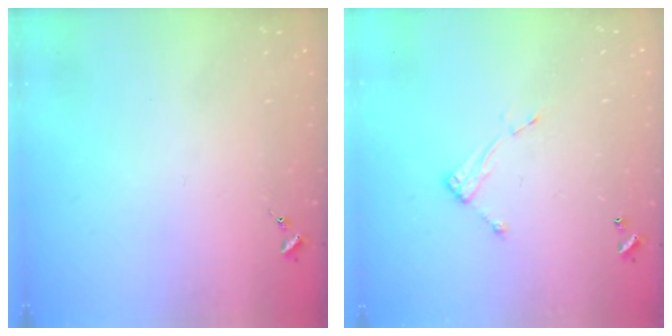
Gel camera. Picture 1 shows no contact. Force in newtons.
{"total": 6.1, "press": 6.1, "slide": 0.2}